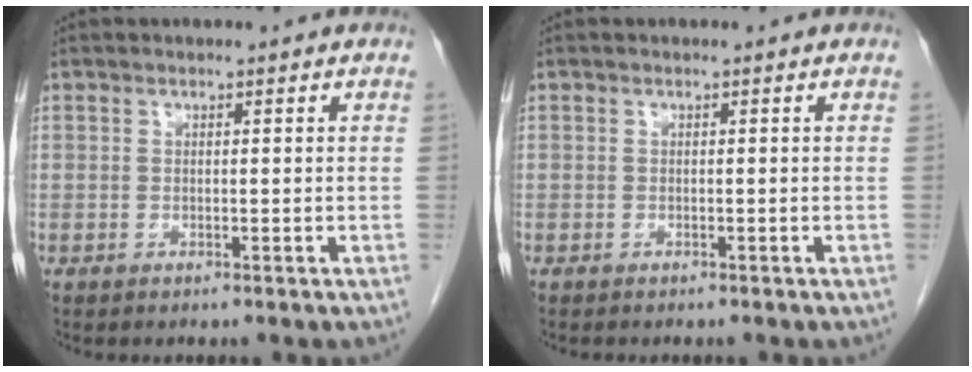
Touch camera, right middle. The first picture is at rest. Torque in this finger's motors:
{"motor_torque": [0.15, 0.12, -0.01, -0.01]}